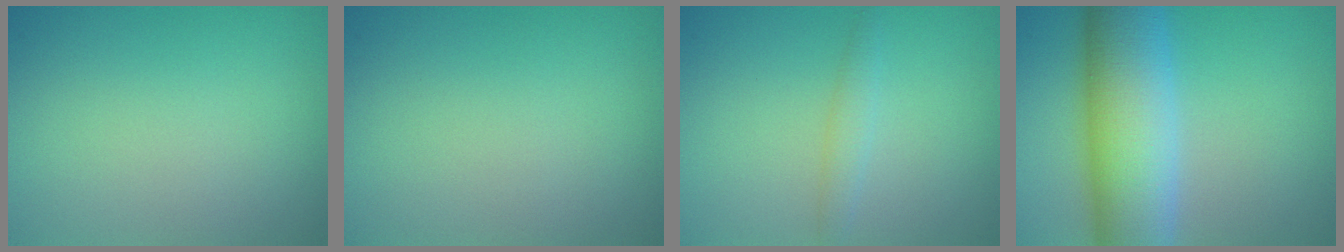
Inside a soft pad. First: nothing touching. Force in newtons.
{"total": 0.0}
{"total": 1.4, "press": 1.4, "slide": 0.0}
{"total": 10.7, "press": 10.7, "slide": 0.2}